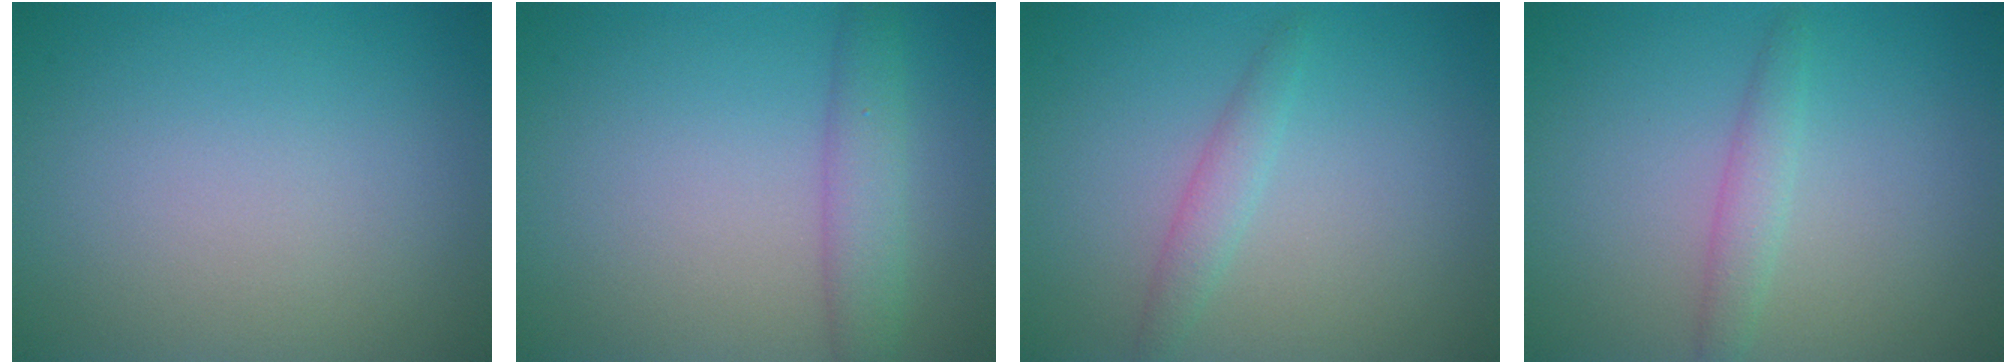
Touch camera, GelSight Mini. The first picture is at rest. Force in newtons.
{"total": 3.0, "press": 3.0, "slide": 0.1}
{"total": 1.6, "press": 1.6, "slide": 0.1}
{"total": 1.7, "press": 1.7, "slide": 0.0}